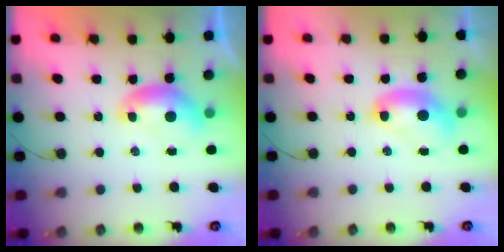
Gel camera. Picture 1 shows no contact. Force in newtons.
{"total": 2.5, "press": 2.5, "slide": 0.1}